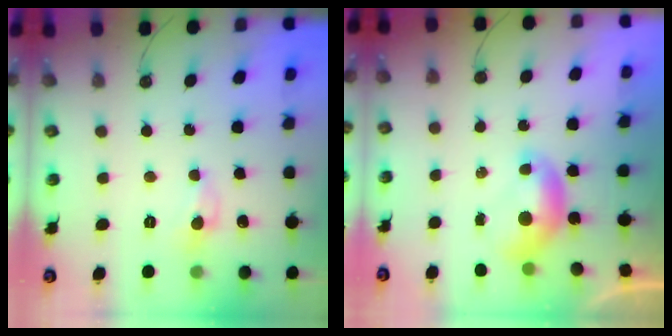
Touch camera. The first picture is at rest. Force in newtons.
{"total": 0.0}